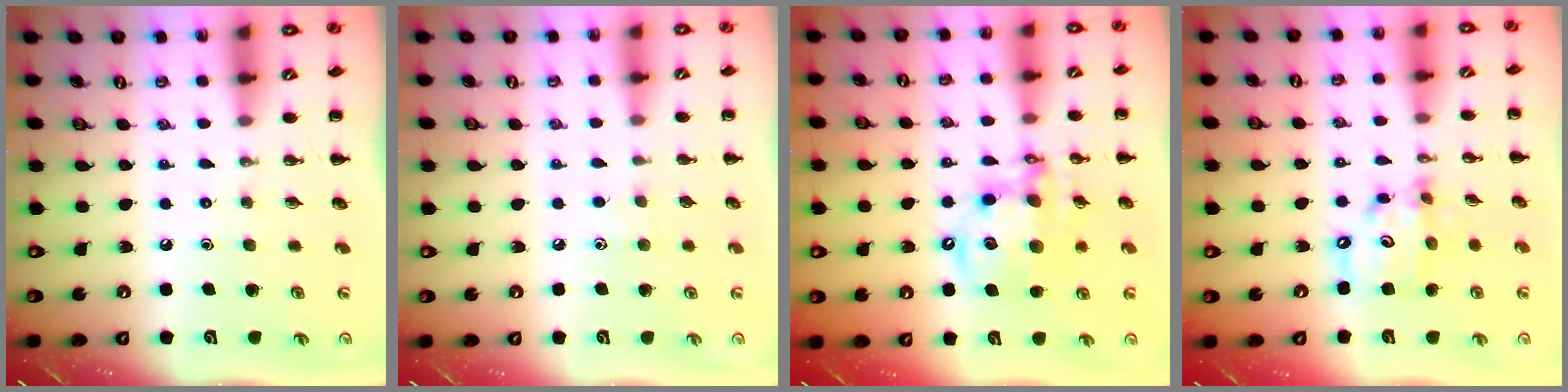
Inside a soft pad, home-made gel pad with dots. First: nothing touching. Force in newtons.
{"total": 3.7, "press": 3.6, "slide": 1.2}
{"total": 13.3, "press": 12.9, "slide": 3.4}
{"total": 11.4, "press": 11.1, "slide": 2.5}